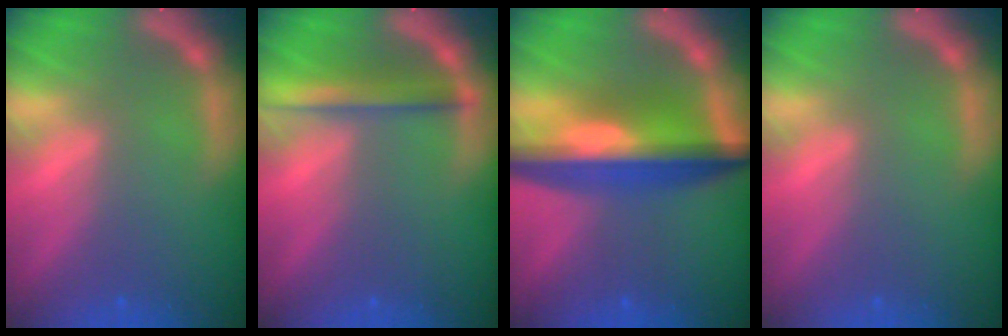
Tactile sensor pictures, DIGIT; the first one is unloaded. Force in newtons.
{"total": 3.5}
{"total": 10.1}
{"total": 0.0}